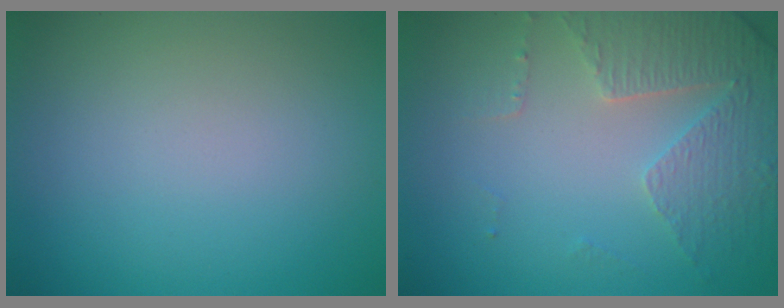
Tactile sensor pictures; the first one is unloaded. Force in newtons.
{"total": 4.6, "press": 3.4, "slide": 3.2}